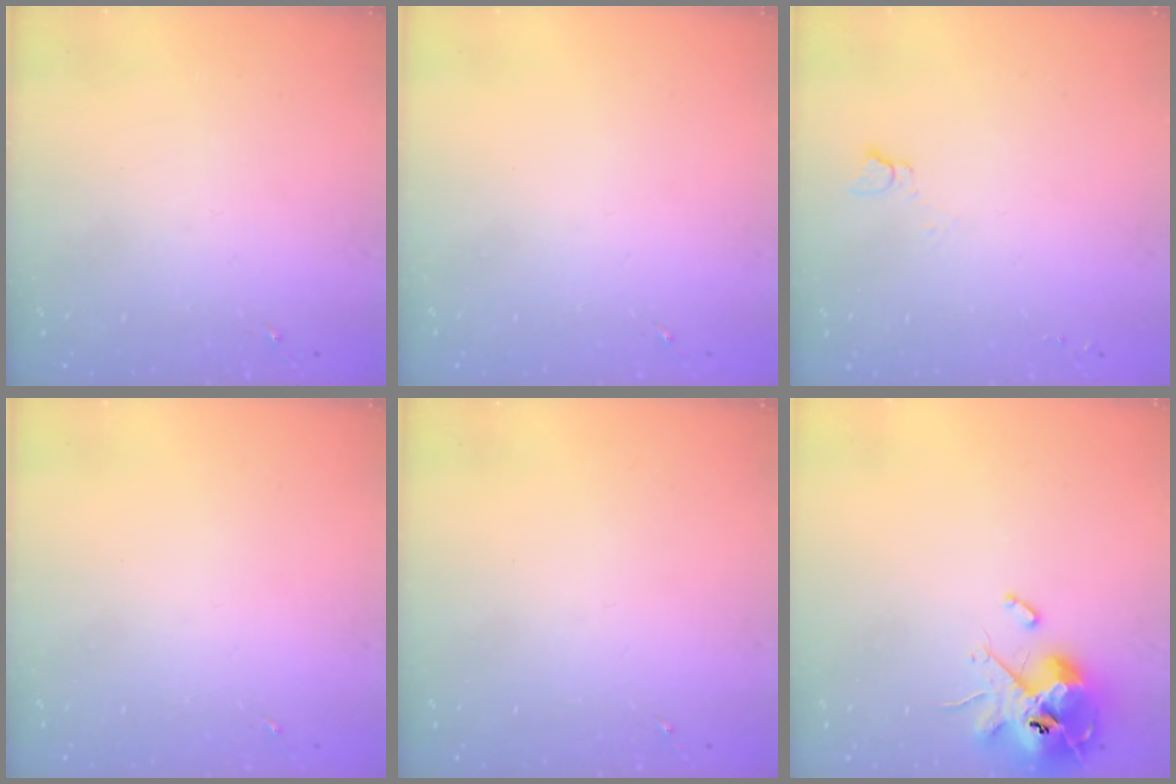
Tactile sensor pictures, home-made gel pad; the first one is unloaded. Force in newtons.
{"total": 0.0}
{"total": 2.7, "press": 2.7, "slide": 0.3}
{"total": 0.0}
{"total": 0.0}
{"total": 13.1, "press": 12.9, "slide": 2.1}